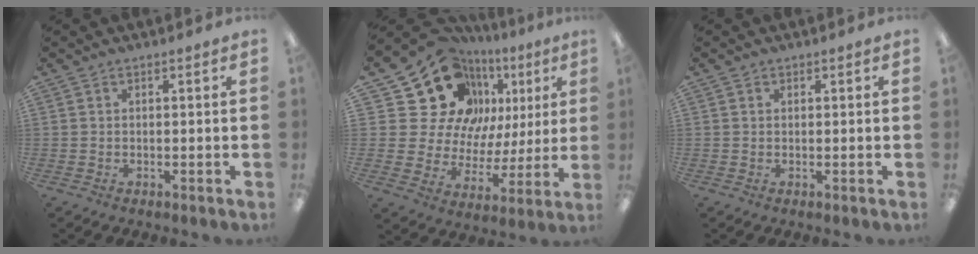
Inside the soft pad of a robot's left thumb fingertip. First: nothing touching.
{"total": 23.1, "force": [12.1, 16.3, 11.1], "torque": [-0.215, -0.073, 0.239]}
{"total": 0.6, "force": [0.3, 0.6, 0.1], "torque": [-0.003, 0.002, 0.005]}